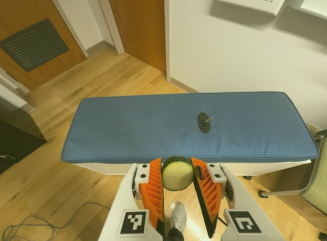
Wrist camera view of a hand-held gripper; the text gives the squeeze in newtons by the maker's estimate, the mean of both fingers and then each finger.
{"total": 7.7, "left": 7.4, "right": 8.0}